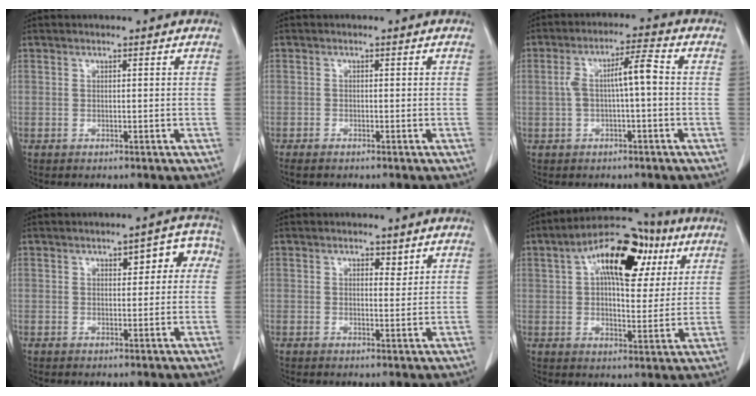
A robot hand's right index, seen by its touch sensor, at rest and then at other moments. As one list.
[{"total": 1.0, "force": [-0.9, 0.3, 0.4], "torque": [-0.009, -0.001, -0.013]}, {"total": 6.2, "force": [0.0, 1.0, 6.2], "torque": [-0.116, 0.025, 0.001]}, {"total": 5.5, "force": [1.6, 2.5, 4.6], "torque": [-0.040, 0.032, 0.016]}, {"total": 1.7, "force": [1.2, 0.9, 0.8], "torque": [-0.006, -0.005, 0.018]}, {"total": 16.8, "force": [6.8, 7.5, 13.4], "torque": [-0.215, 0.043, 0.102]}]